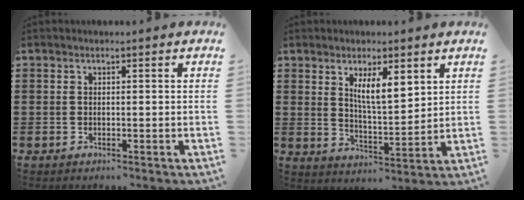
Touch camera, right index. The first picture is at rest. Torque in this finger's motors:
{"motor_torque": [0.30, 0.25, 0.28, 0.12]}